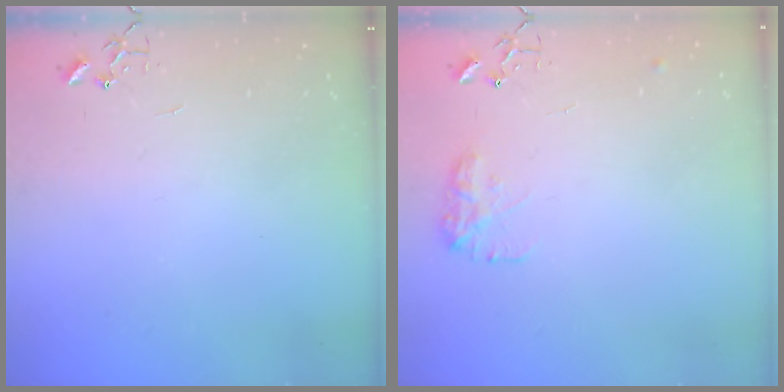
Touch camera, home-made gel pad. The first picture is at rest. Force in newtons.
{"total": 9.5, "press": 9.5, "slide": 0.4}